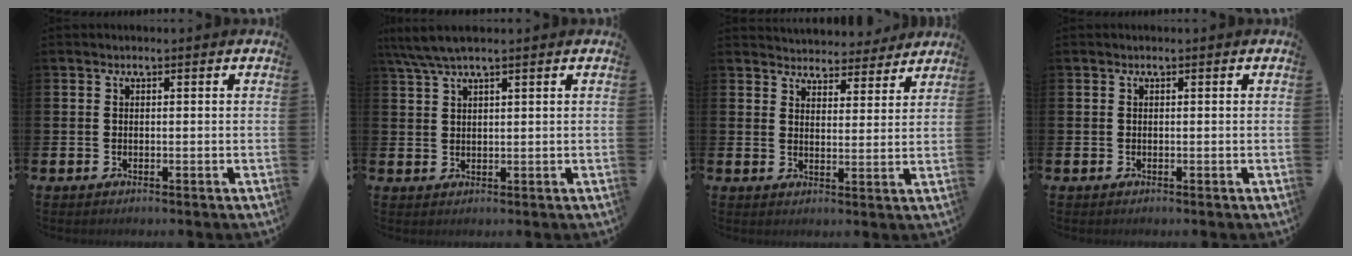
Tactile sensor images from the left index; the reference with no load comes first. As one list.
[{"total": 4.0, "force": [3.1, 0.4, 2.5], "torque": [-0.059, -0.002, 0.057]}, {"total": 4.5, "force": [4.4, 0.9, -0.2], "torque": [-0.011, -0.032, 0.077]}, {"total": 0.0}]